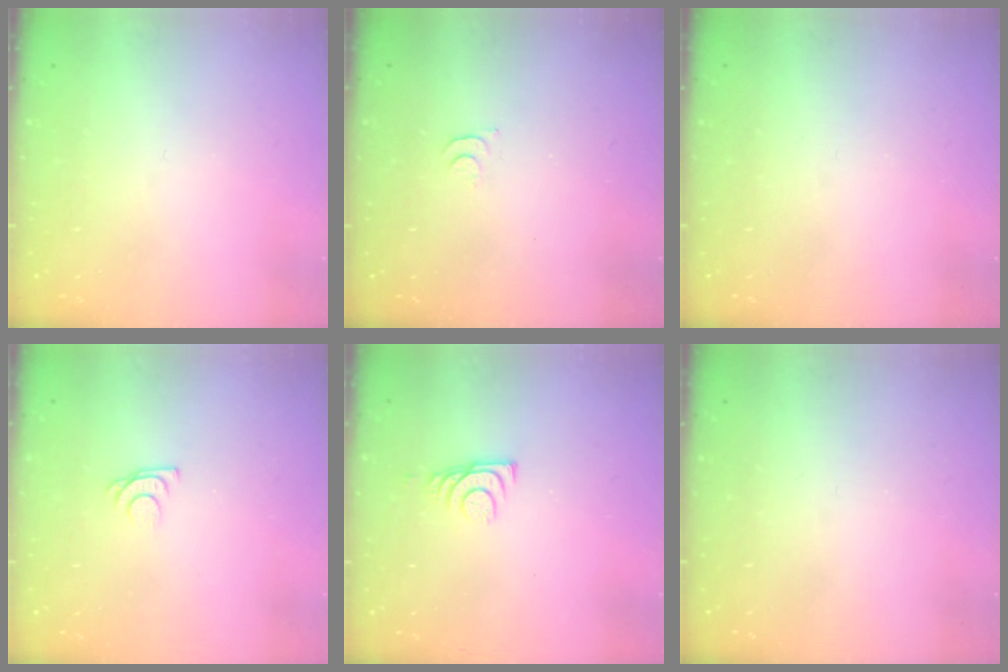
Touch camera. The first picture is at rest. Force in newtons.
{"total": 5.2, "press": 5.1, "slide": 0.5}
{"total": 0.0}
{"total": 6.1, "press": 6.0, "slide": 0.7}
{"total": 6.9, "press": 6.8, "slide": 0.8}
{"total": 0.0}